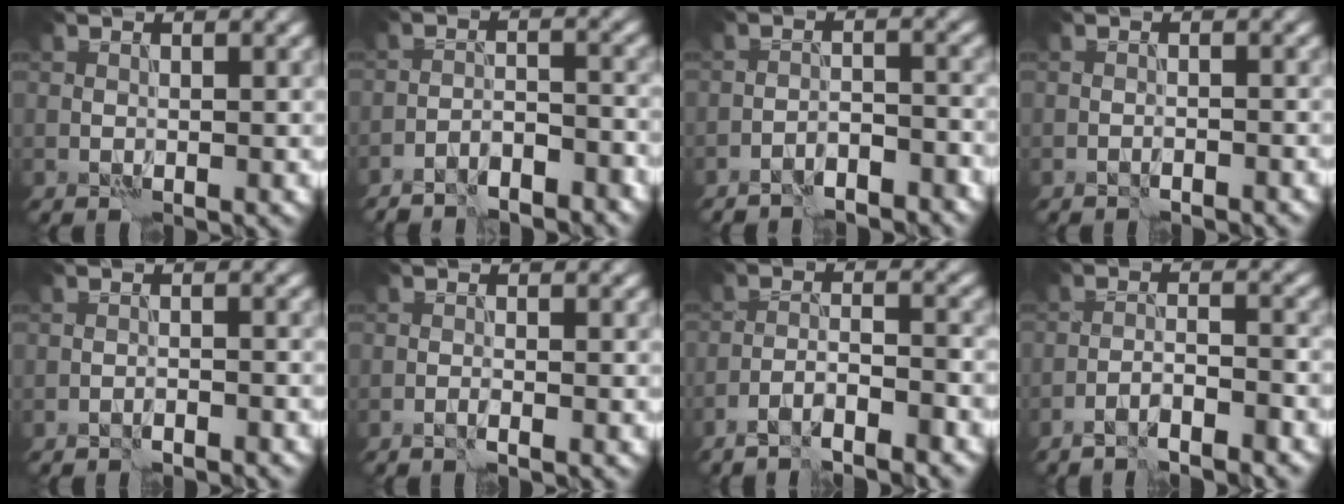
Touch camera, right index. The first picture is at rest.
{"total": 5.3, "force": [-4.6, 1.3, 2.1], "torque": [-0.028, -0.001, -0.079]}
{"total": 4.0, "force": [-3.5, 0.9, 1.7], "torque": [-0.022, 0.003, -0.058]}
{"total": 1.3, "force": [-1.2, 0.1, 0.3], "torque": [0.001, 0.002, -0.022]}
{"total": 1.8, "force": [-1.7, 0.1, 0.4], "torque": [-0.001, 0.003, -0.029]}
{"total": 0.9, "force": [-0.7, -0.2, 0.4], "torque": [-0.008, 0.001, -0.016]}
{"total": 4.5, "force": [-3.7, 0.6, 2.5], "torque": [-0.038, 0.005, -0.064]}
{"total": 3.7, "force": [-3.1, 0.4, 1.9], "torque": [-0.029, 0.006, -0.056]}